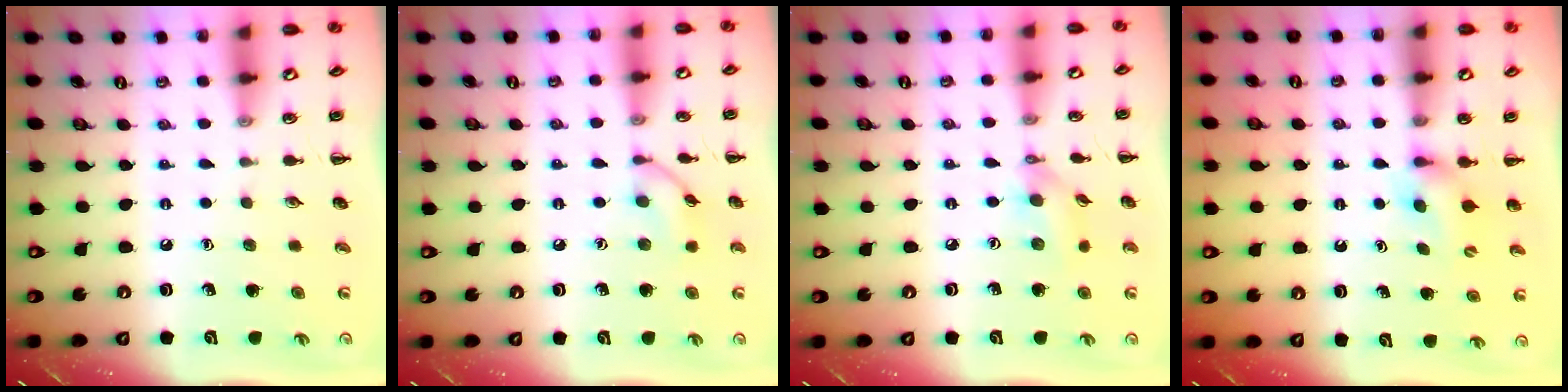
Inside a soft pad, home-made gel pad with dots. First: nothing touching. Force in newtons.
{"total": 8.0, "press": 8.0, "slide": 0.7}
{"total": 8.6, "press": 8.5, "slide": 1.2}
{"total": 5.9, "press": 5.7, "slide": 1.2}